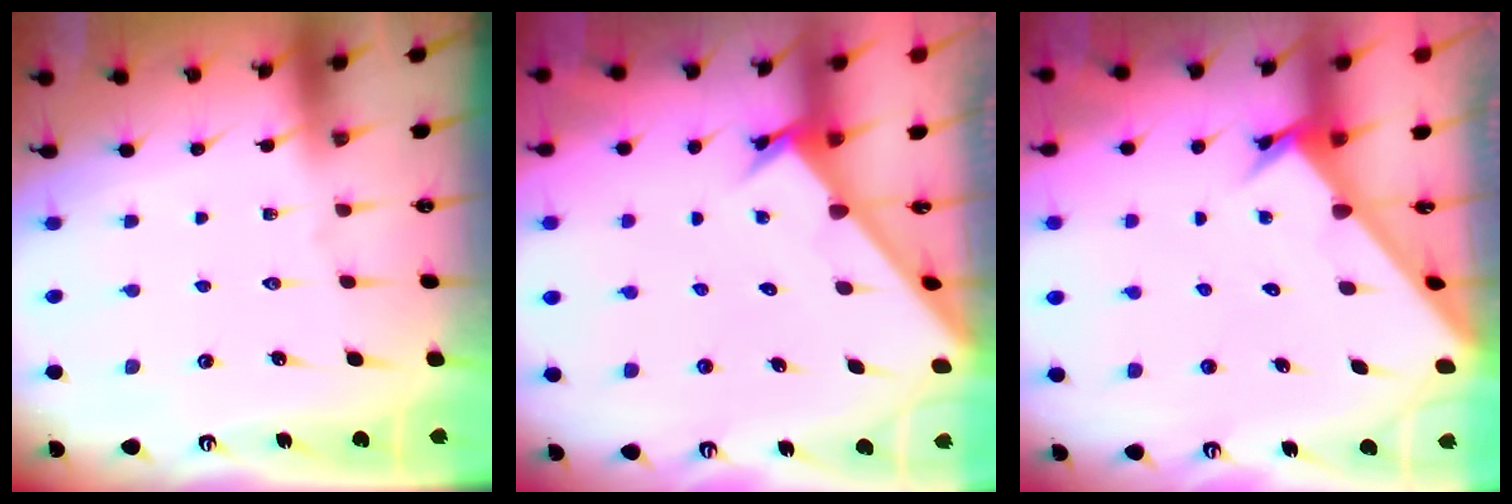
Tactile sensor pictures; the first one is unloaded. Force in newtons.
{"total": 2.5, "press": 2.5, "slide": 0.2}
{"total": 2.6, "press": 2.6, "slide": 0.3}